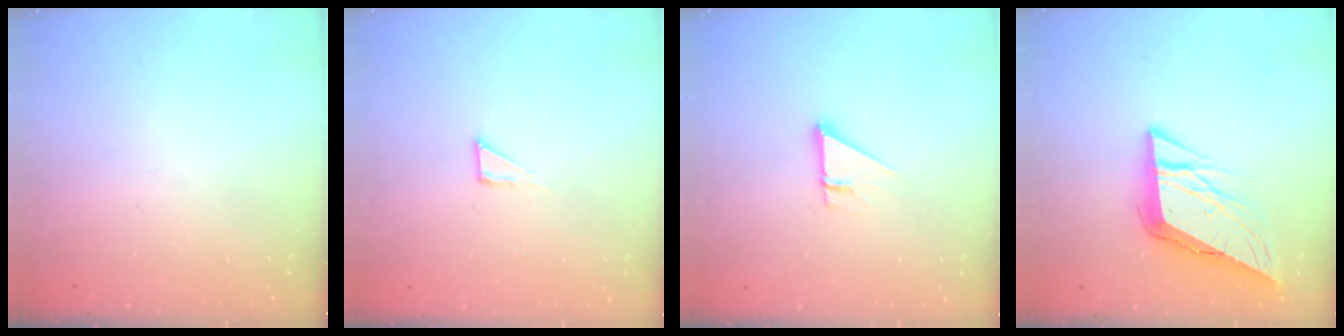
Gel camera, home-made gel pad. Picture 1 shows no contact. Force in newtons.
{"total": 2.6, "press": 2.6, "slide": 0.1}
{"total": 2.7, "press": 2.7, "slide": 0.2}
{"total": 11.4, "press": 11.2, "slide": 1.9}